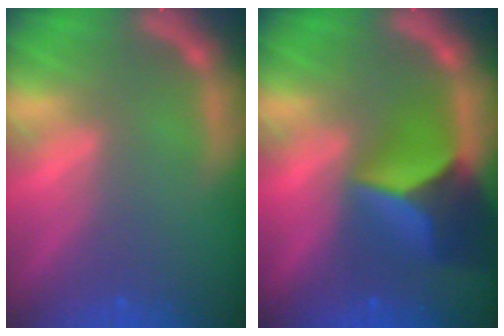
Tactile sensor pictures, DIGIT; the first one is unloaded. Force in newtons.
{"total": 7.9}